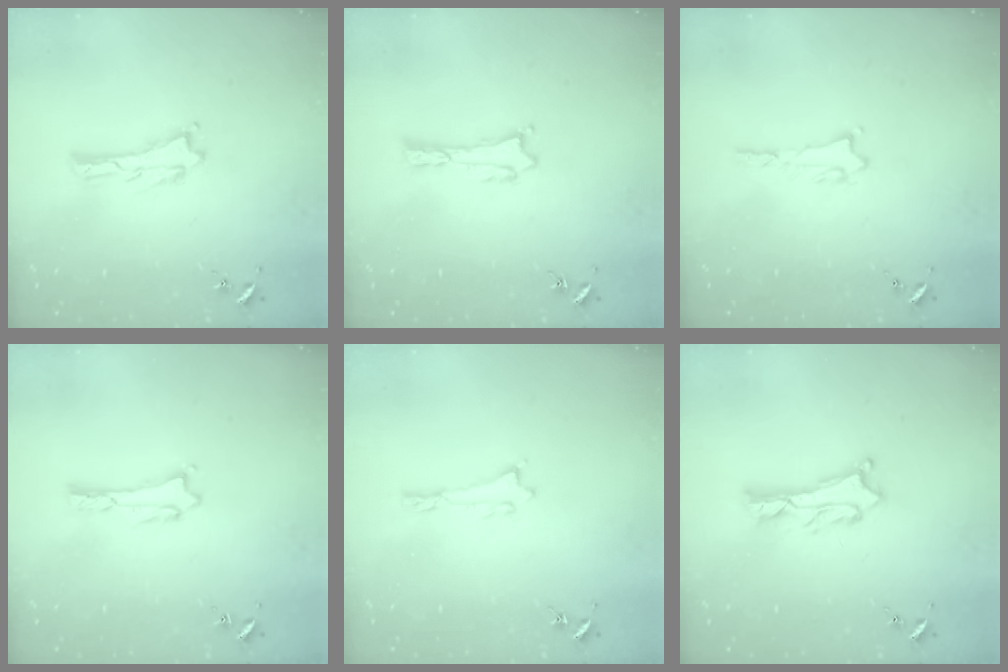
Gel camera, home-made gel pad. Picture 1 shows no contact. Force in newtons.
{"total": 0.7, "press": 0.7, "slide": 0.1}
{"total": 0.9, "press": 0.9, "slide": 0.2}
{"total": 0.5, "press": 0.5, "slide": 0.2}
{"total": 0.0}
{"total": 1.8, "press": 1.8, "slide": 0.2}